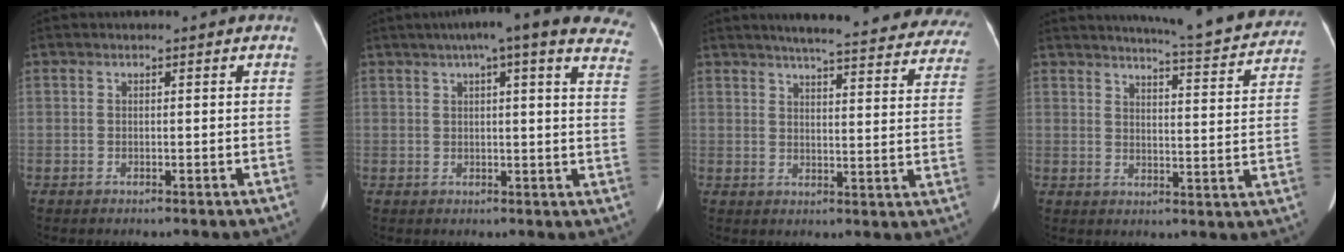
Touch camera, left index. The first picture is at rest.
{"total": 21.1, "force": [16.5, 2.9, 12.8], "torque": [-0.166, 0.022, 0.181]}
{"total": 27.6, "force": [24.8, 3.9, 11.4], "torque": [-0.149, -0.050, 0.281]}
{"total": 16.4, "force": [15.4, 1.1, 5.6], "torque": [-0.073, -0.045, 0.175]}